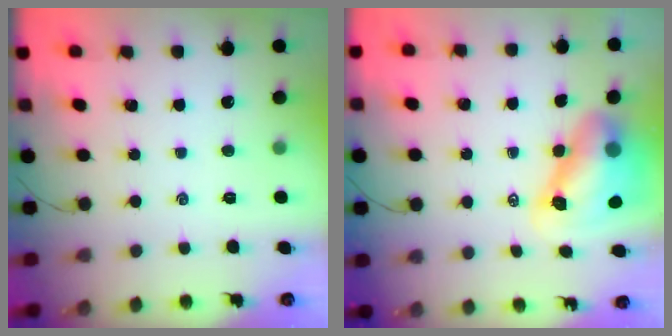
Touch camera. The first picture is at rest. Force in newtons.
{"total": 10.5, "press": 9.9, "slide": 3.5}